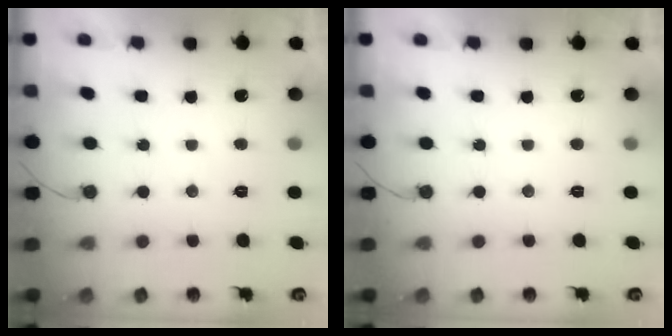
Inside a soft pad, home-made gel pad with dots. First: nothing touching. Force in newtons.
{"total": 1.7, "press": 1.7, "slide": 0.1}